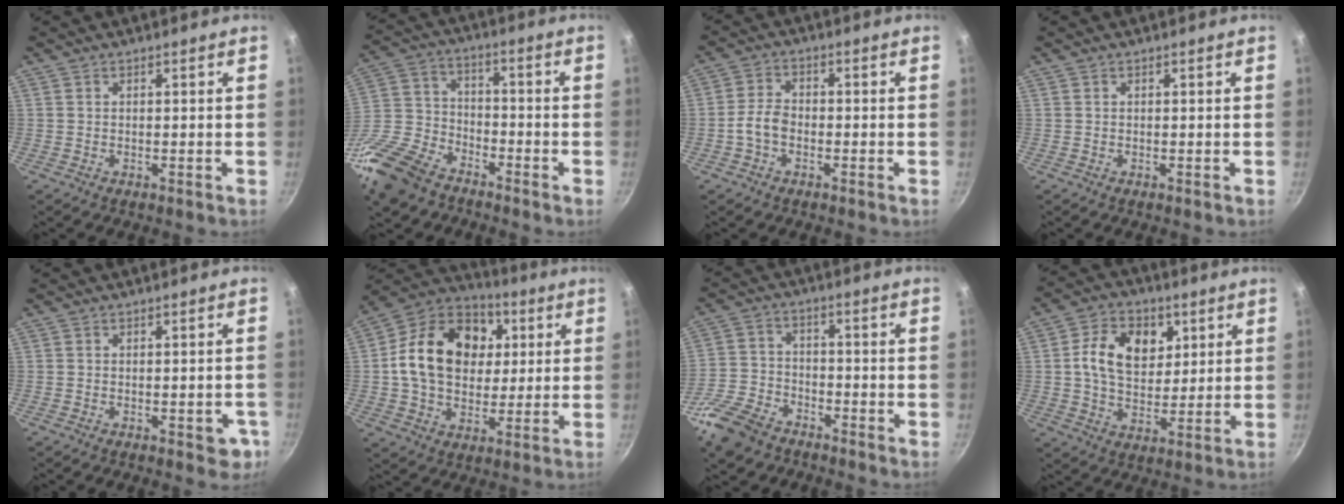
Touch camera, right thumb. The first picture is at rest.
{"total": 16.9, "force": [-11.5, 9.5, 8.1], "torque": [-0.166, 0.057, -0.240]}
{"total": 4.4, "force": [-1.6, 2.9, 2.9], "torque": [-0.054, 0.024, -0.038]}
{"total": 0.0}
{"total": 4.1, "force": [-1.5, 2.1, 3.2], "torque": [-0.020, 0.007, -0.017]}
{"total": 20.4, "force": [3.3, 15.5, 12.9], "torque": [-0.193, 0.020, 0.047]}
{"total": 11.1, "force": [-7.4, 6.5, 5.2], "torque": [-0.099, 0.043, -0.154]}
{"total": 12.4, "force": [3.3, 8.9, 8.0], "torque": [-0.109, -0.006, 0.047]}